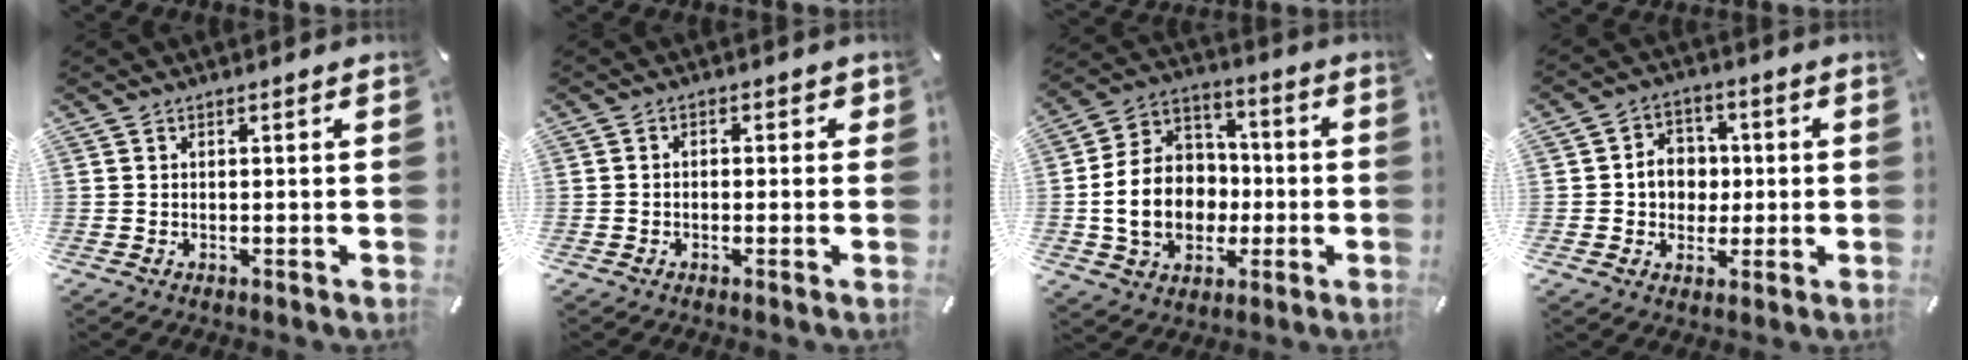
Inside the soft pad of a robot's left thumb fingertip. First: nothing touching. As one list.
[{"total": 2.1, "force": [-1.2, 1.4, 1.0], "torque": [-0.018, 0.011, -0.025]}, {"total": 15.8, "force": [-2.9, 13.0, 8.5], "torque": [-0.189, 0.019, -0.045]}, {"total": 7.9, "force": [-0.1, 7.2, 3.5], "torque": [-0.054, 0.017, -0.002]}]